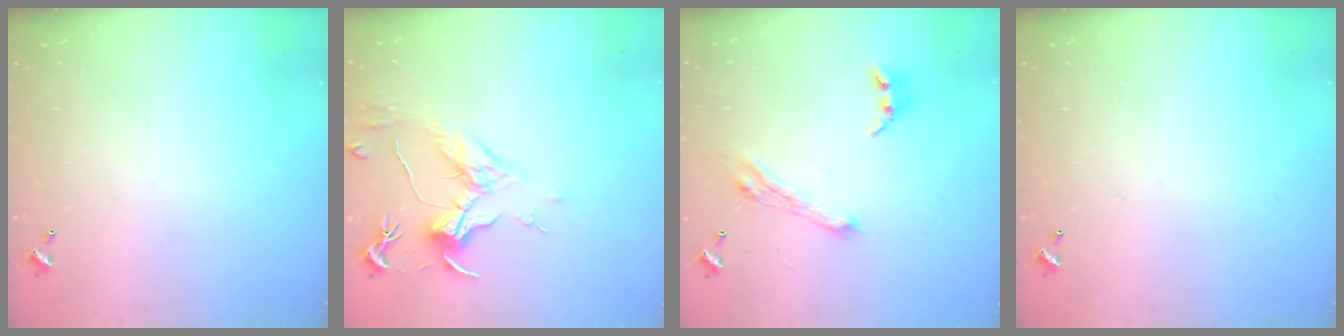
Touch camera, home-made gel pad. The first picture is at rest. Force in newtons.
{"total": 1.5, "press": 1.3, "slide": 0.8}
{"total": 7.0, "press": 6.8, "slide": 1.3}
{"total": 0.0}